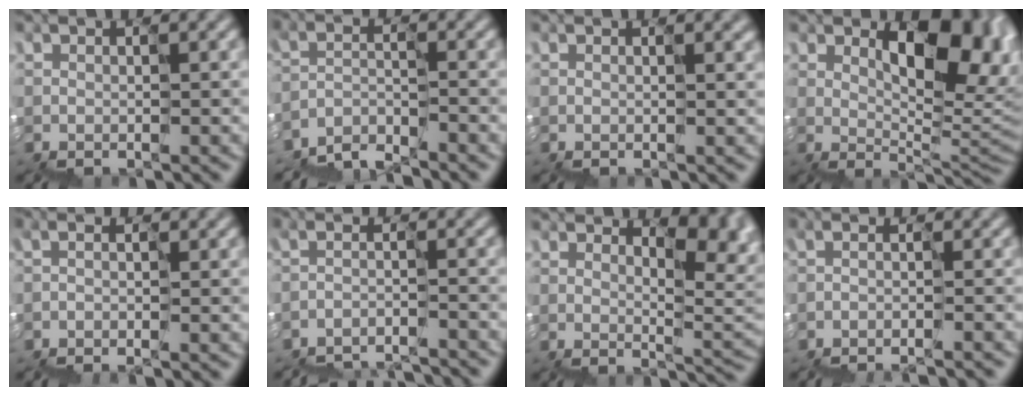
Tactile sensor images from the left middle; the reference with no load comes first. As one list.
[{"total": 3.9, "force": [-3.9, 0.0, -0.7], "torque": [0.001, 0.003, -0.075]}, {"total": 1.9, "force": [0.5, 0.9, 1.6], "torque": [-0.012, 0.009, 0.007]}, {"total": 9.2, "force": [3.0, 4.5, 7.5], "torque": [-0.096, -0.001, 0.056]}, {"total": 1.2, "force": [-1.0, 0.1, 0.6], "torque": [-0.023, -0.001, -0.025]}, {"total": 5.2, "force": [-5.1, 0.5, 0.9], "torque": [-0.020, -0.008, -0.079]}, {"total": 8.5, "force": [2.1, 4.4, 6.9], "torque": [-0.076, 0.012, 0.044]}, {"total": 3.1, "force": [-2.8, 0.3, 1.1], "torque": [-0.013, -0.007, -0.043]}]